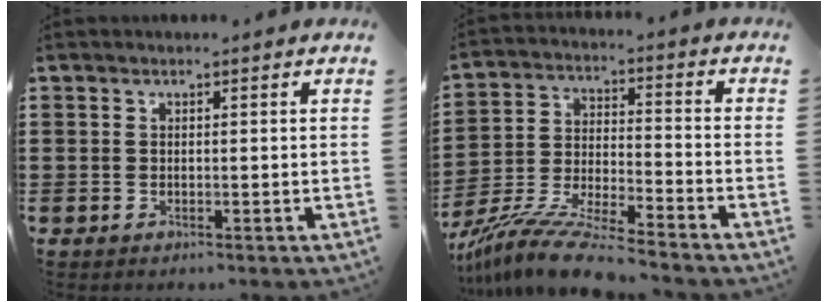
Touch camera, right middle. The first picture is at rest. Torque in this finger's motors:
{"motor_torque": [1.27, -0.87, 0.31, 0.11]}